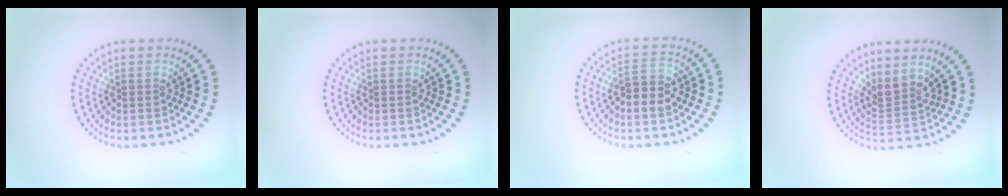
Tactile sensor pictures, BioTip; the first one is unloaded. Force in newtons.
{"total": 0.0}
{"total": 2.9, "press": 2.9, "slide": 0.7}
{"total": 2.8, "press": 2.0, "slide": 2.0}